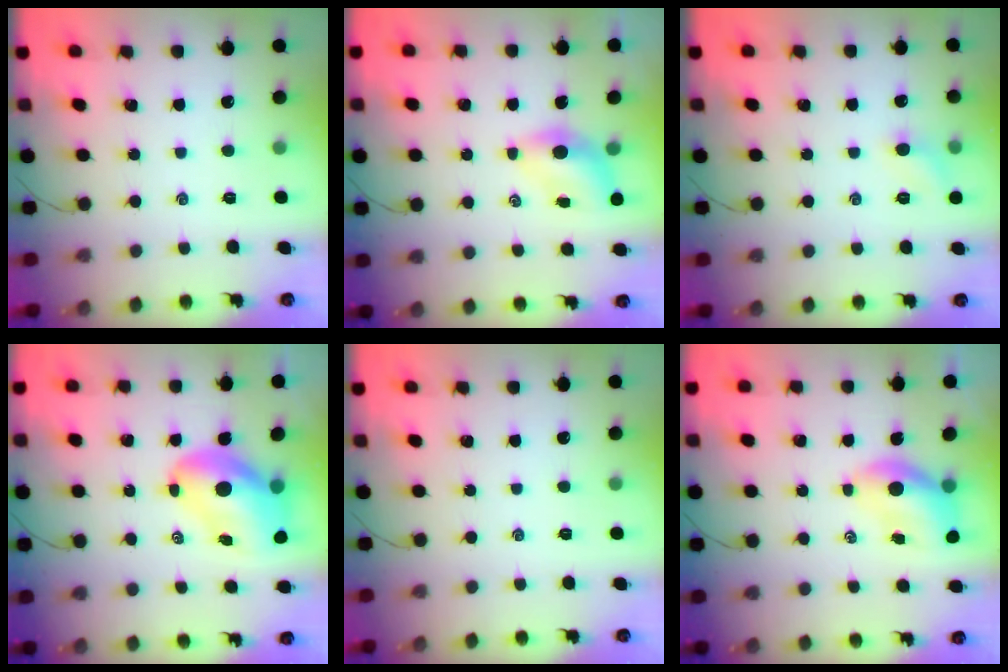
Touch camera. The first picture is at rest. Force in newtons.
{"total": 5.1, "press": 4.9, "slide": 1.4}
{"total": 5.5, "press": 5.2, "slide": 1.8}
{"total": 12.0, "press": 11.5, "slide": 3.6}
{"total": 0.0}
{"total": 6.2, "press": 6.1, "slide": 1.3}